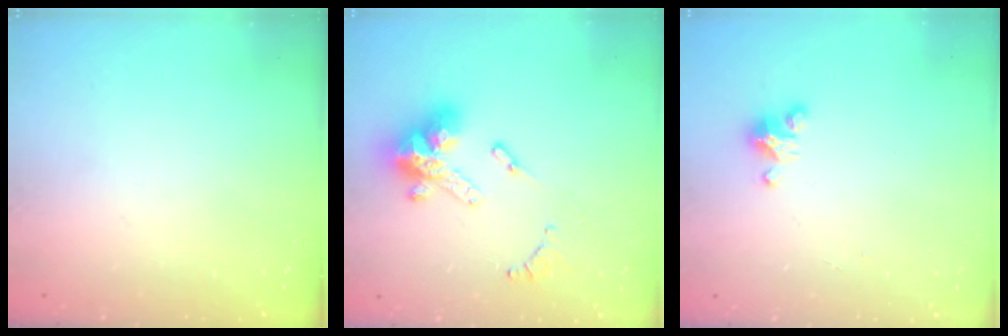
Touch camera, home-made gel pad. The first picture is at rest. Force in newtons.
{"total": 15.9, "press": 15.8, "slide": 1.3}
{"total": 3.2, "press": 3.2, "slide": 0.3}